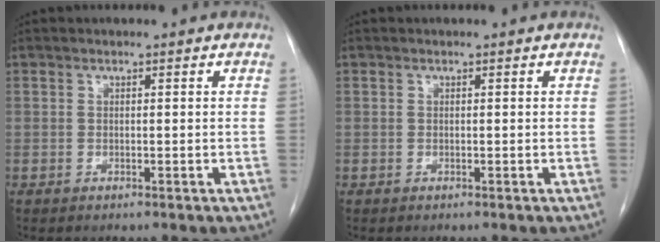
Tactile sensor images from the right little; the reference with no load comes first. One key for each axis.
{"total": 0.0}